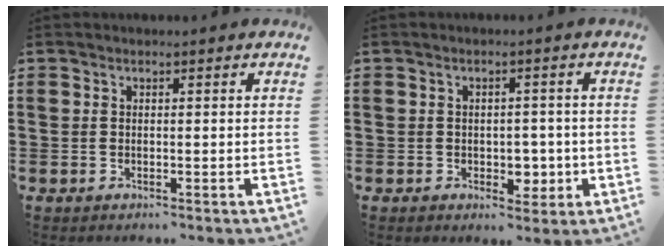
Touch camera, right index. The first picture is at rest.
{"total": 3.2, "force": [-0.6, 2.4, 2.1], "torque": [-0.035, 0.003, -0.015]}